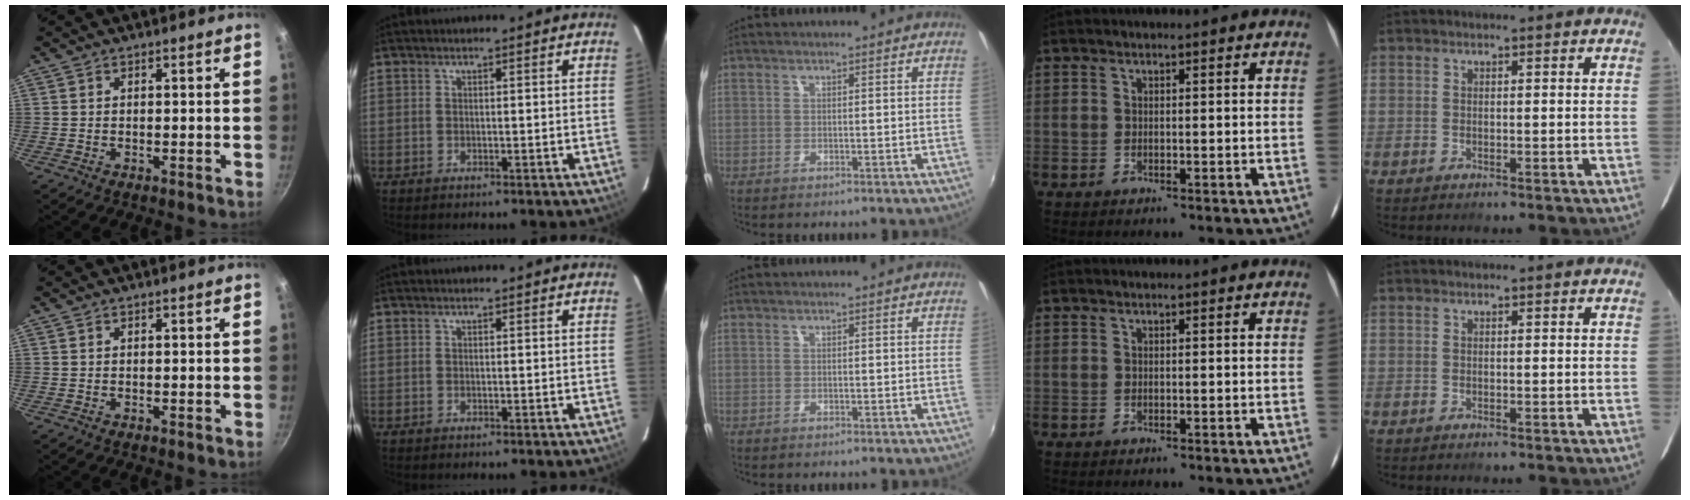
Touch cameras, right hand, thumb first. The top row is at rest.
{}